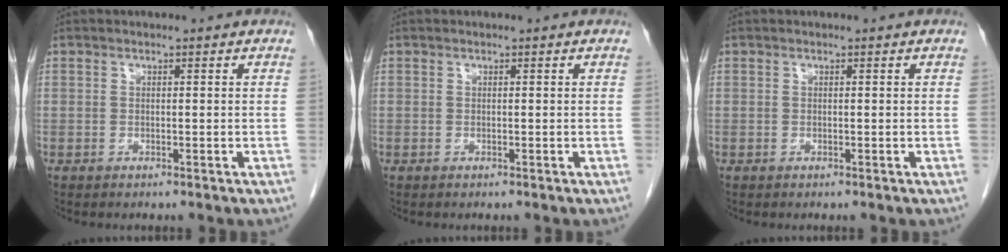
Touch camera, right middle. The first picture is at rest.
{"total": 0.0}
{"total": 0.0}